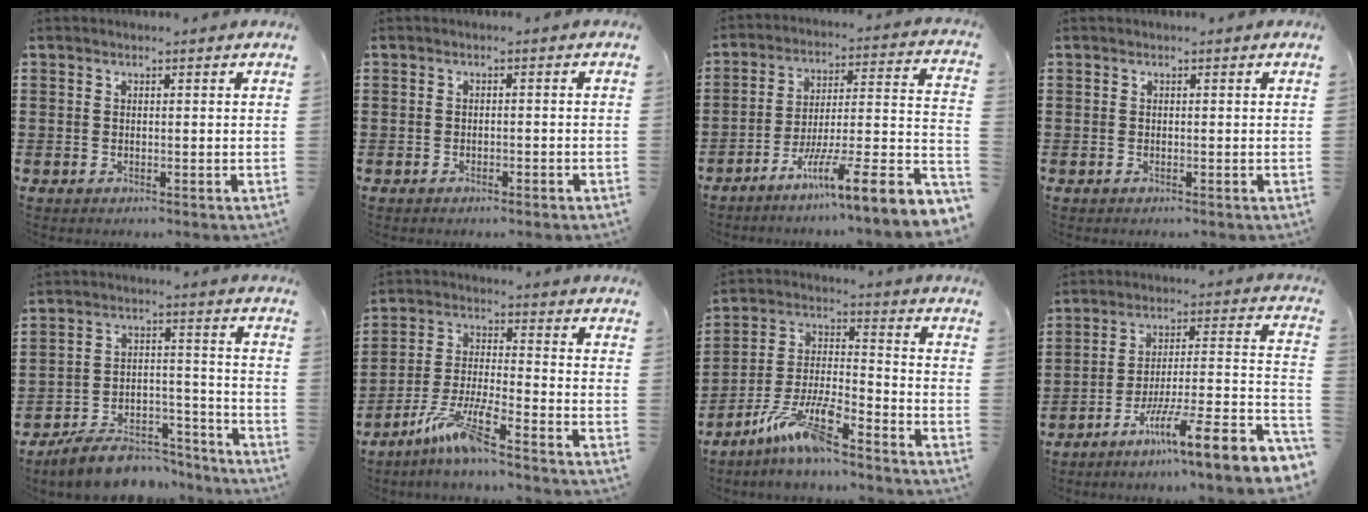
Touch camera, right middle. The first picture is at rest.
{"total": 0.9, "force": [-0.8, 0.2, 0.3], "torque": [-0.010, -0.003, -0.015]}
{"total": 8.1, "force": [-5.1, -0.6, 6.3], "torque": [-0.102, -0.028, -0.103]}
{"total": 0.0}
{"total": 8.5, "force": [-7.7, 2.5, 2.8], "torque": [-0.045, 0.026, -0.146]}
{"total": 8.1, "force": [-6.1, 0.4, 5.3], "torque": [-0.116, -0.011, -0.120]}
{"total": 9.8, "force": [-7.5, 1.6, 6.2], "torque": [-0.140, 0.001, -0.147]}
{"total": 9.0, "force": [-5.9, -0.3, 6.8], "torque": [-0.097, -0.024, -0.120]}